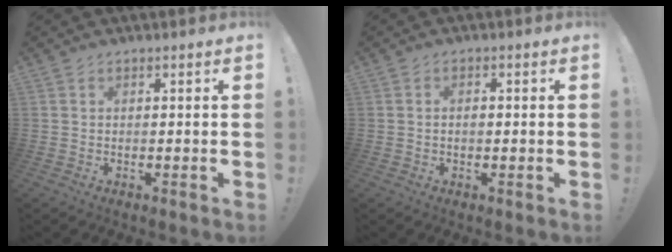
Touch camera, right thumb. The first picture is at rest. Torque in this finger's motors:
{"motor_torque": [-0.03, -0.21, -0.04, 0.16, 0.07]}